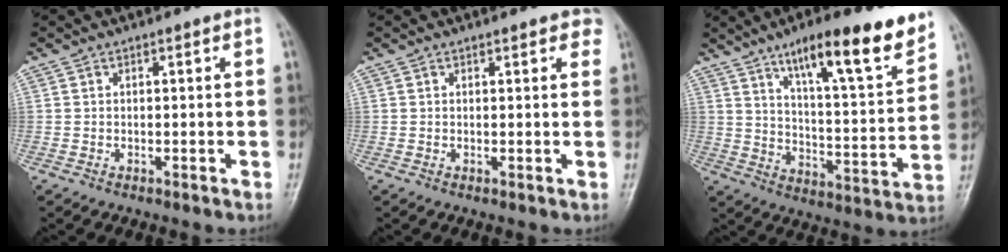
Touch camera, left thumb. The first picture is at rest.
{"total": 2.4, "force": [1.7, 1.1, 1.2], "torque": [0.006, 0.000, 0.014]}
{"total": 17.9, "force": [11.8, 3.8, 12.9], "torque": [-0.167, -0.061, 0.187]}